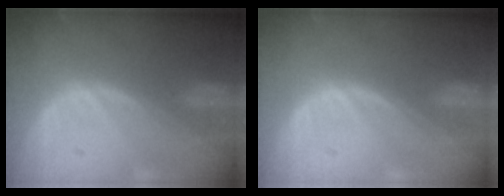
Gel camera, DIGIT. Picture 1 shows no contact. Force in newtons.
{"total": 0.0}